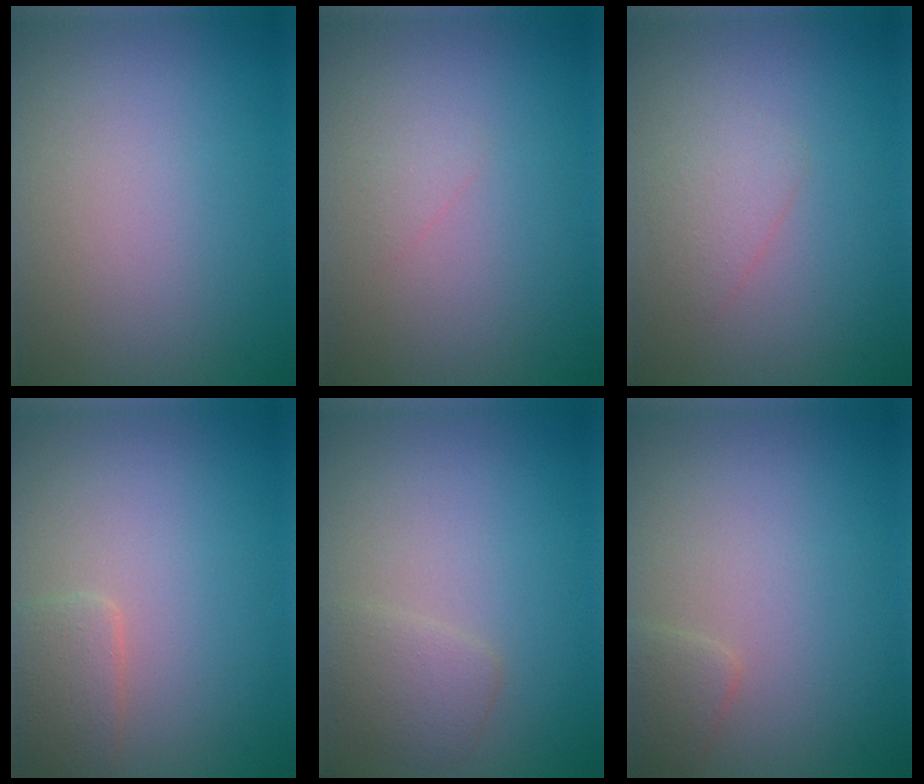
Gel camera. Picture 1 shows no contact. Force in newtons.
{"total": 0.6, "press": 0.6, "slide": 0.0}
{"total": 1.5, "press": 1.5, "slide": 0.0}
{"total": 2.1, "press": 2.1, "slide": 0.1}
{"total": 1.9, "press": 1.9, "slide": 0.0}
{"total": 1.3, "press": 1.3, "slide": 0.0}